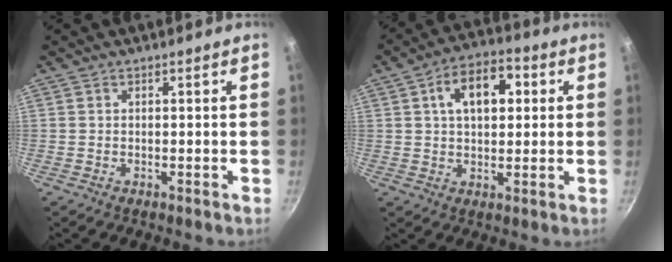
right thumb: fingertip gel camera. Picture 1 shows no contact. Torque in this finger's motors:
{"motor_torque": [-0.47, 0.72, 0.44, 0.16, 0.07]}